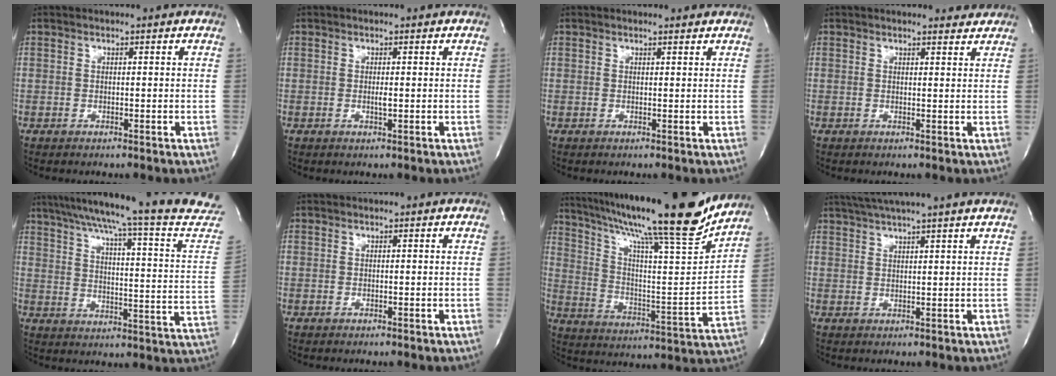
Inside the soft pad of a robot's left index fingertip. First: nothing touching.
{"total": 0.9, "force": [0.0, 0.1, 0.9], "torque": [-0.020, -0.003, 0.001]}
{"total": 1.9, "force": [1.8, 0.4, 0.4], "torque": [-0.015, 0.005, 0.018]}
{"total": 3.4, "force": [3.3, 0.8, 0.4], "torque": [-0.009, -0.002, 0.028]}
{"total": 26.7, "force": [23.5, -1.6, 12.6], "torque": [-0.201, -0.065, 0.301]}
{"total": 0.0}
{"total": 25.6, "force": [21.0, 0.6, 14.7], "torque": [-0.255, -0.033, 0.314]}
{"total": 9.8, "force": [8.3, -1.5, 5.1], "torque": [-0.086, 0.026, 0.112]}